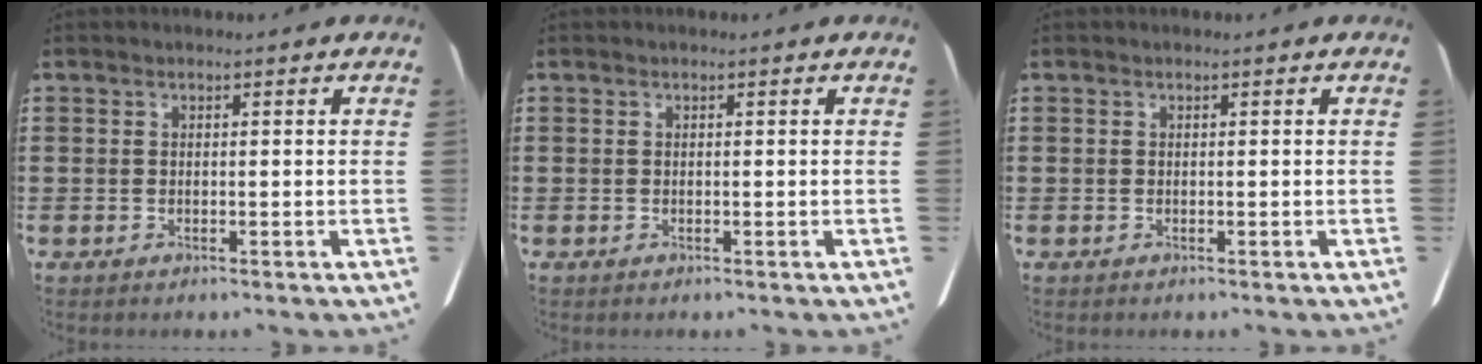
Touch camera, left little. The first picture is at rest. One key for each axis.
{"total": 0.0}
{"total": 0.0}